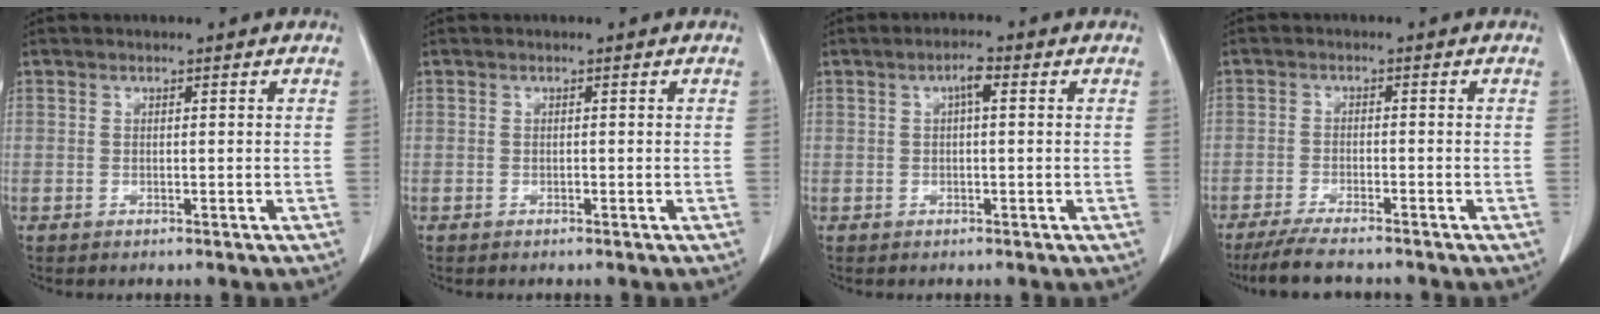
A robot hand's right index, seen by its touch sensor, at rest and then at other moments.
{"total": 0.0}
{"total": 2.1, "force": [0.5, 0.4, 2.0], "torque": [-0.038, 0.005, 0.009]}
{"total": 7.3, "force": [-6.3, 0.8, 3.7], "torque": [-0.064, -0.018, -0.103]}